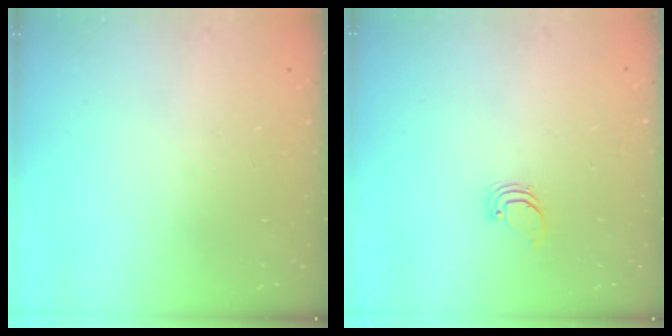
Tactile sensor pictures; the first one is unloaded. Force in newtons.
{"total": 0.9, "press": 0.9, "slide": 0.0}